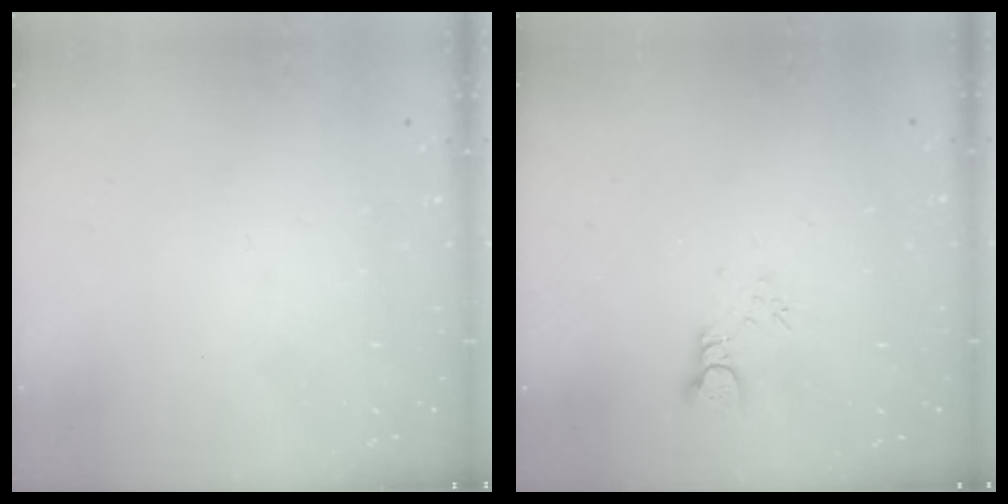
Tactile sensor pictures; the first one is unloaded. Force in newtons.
{"total": 3.3, "press": 3.3, "slide": 0.4}